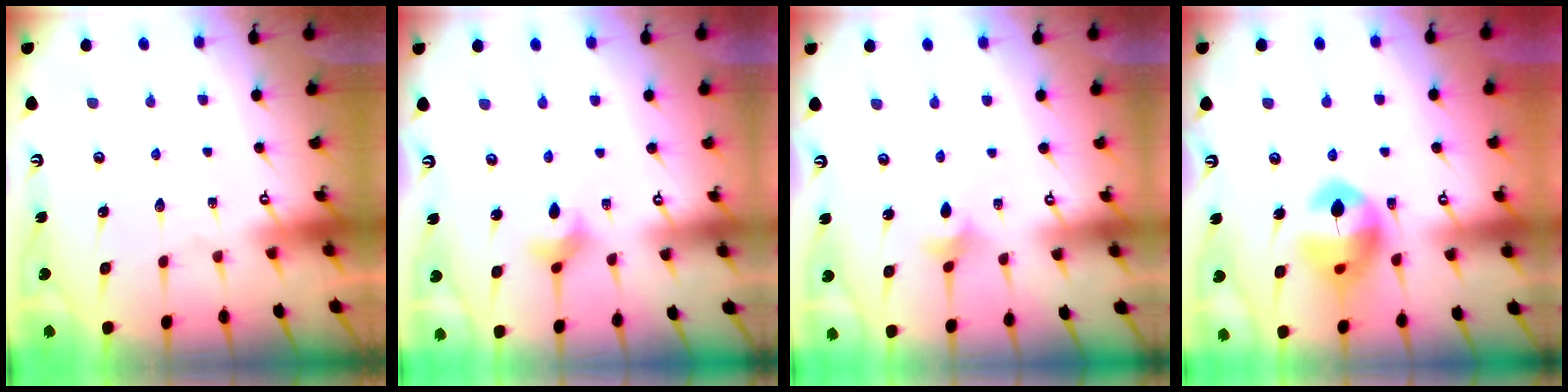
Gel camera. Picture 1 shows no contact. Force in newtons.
{"total": 2.7, "press": 2.6, "slide": 0.5}
{"total": 2.5, "press": 2.4, "slide": 0.6}
{"total": 13.7, "press": 13.6, "slide": 1.9}